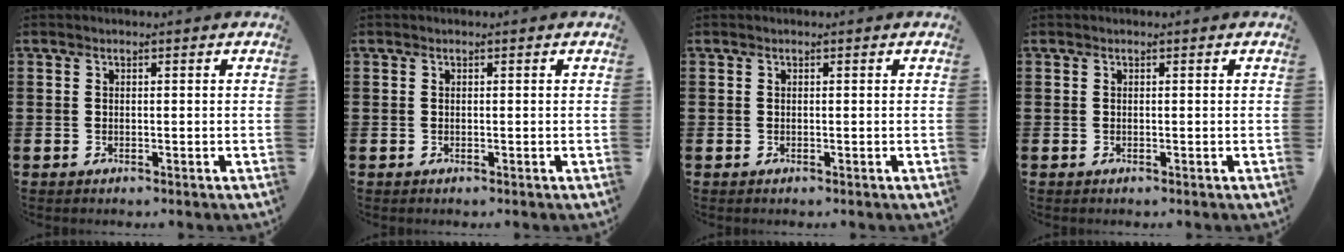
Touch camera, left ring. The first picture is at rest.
{"total": 0.0}
{"total": 0.0}
{"total": 0.0}